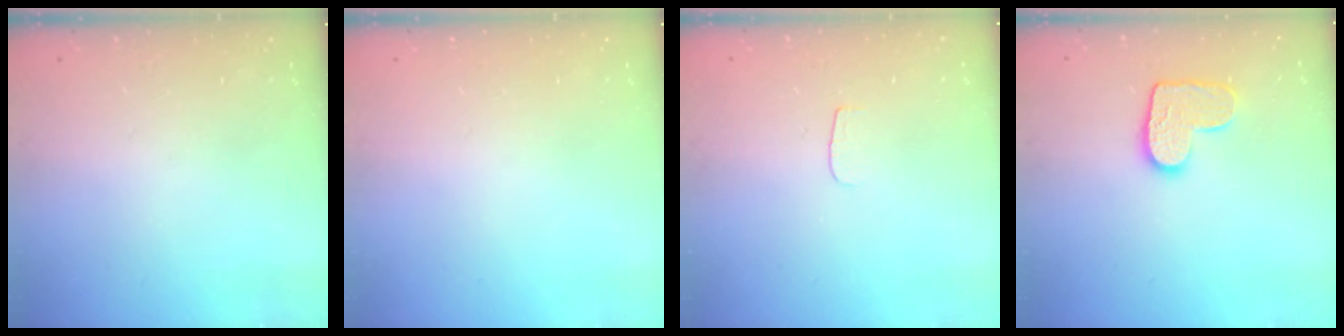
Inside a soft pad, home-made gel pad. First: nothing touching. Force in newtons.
{"total": 0.0}
{"total": 3.5, "press": 3.4, "slide": 0.4}
{"total": 10.3, "press": 10.2, "slide": 0.6}